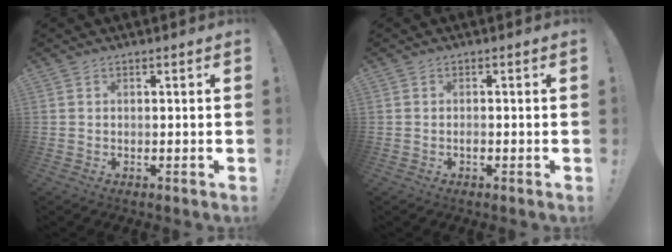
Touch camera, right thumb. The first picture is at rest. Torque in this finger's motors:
{"motor_torque": [-0.11, -0.04, -0.07, 0.04, 0.00]}